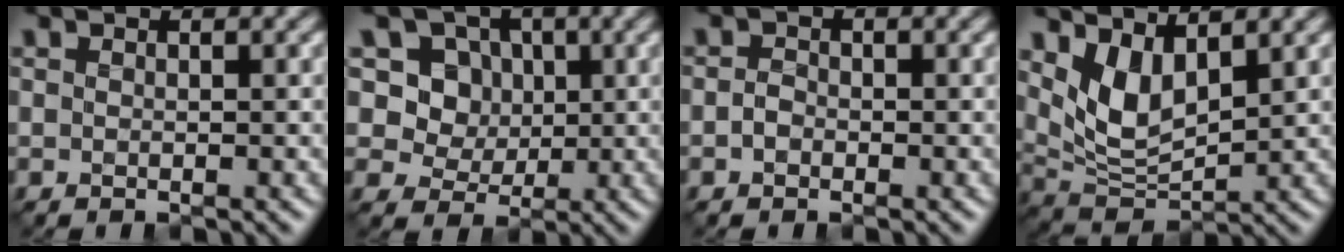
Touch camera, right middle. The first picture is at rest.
{"total": 7.2, "force": [2.2, 6.2, 3.0], "torque": [-0.062, -0.006, 0.032]}
{"total": 1.1, "force": [-0.7, 0.7, 0.5], "torque": [-0.008, 0.000, -0.021]}
{"total": 5.2, "force": [2.1, 2.6, 4.0], "torque": [-0.086, -0.015, 0.043]}